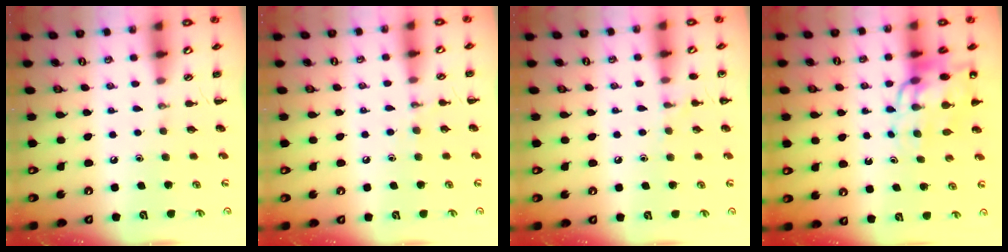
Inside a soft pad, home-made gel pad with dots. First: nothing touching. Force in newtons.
{"total": 5.8, "press": 5.6, "slide": 1.6}
{"total": 7.1, "press": 6.8, "slide": 2.1}
{"total": 13.6, "press": 13.1, "slide": 3.9}